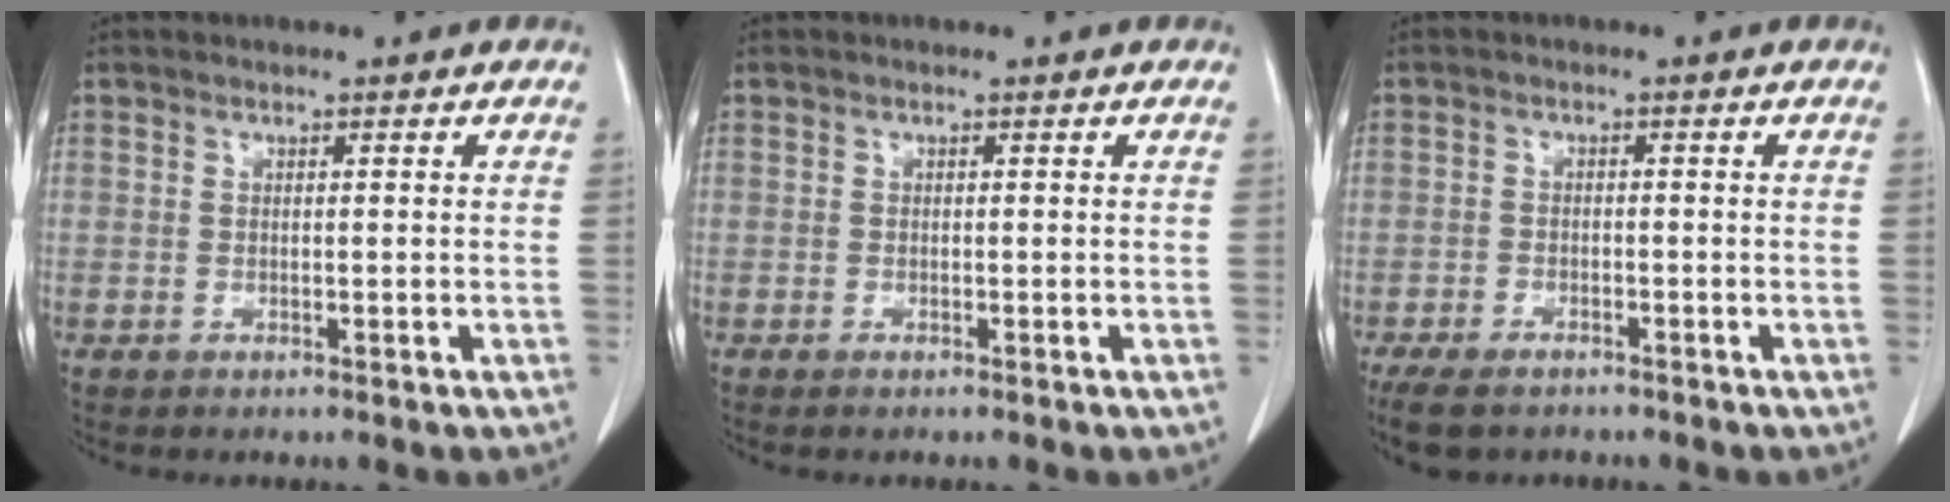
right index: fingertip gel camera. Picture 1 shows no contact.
{"total": 0.8, "force": [-0.4, 0.4, 0.5], "torque": [-0.013, -0.001, -0.004]}
{"total": 8.5, "force": [-6.2, 4.1, 4.1], "torque": [-0.080, -0.008, -0.095]}